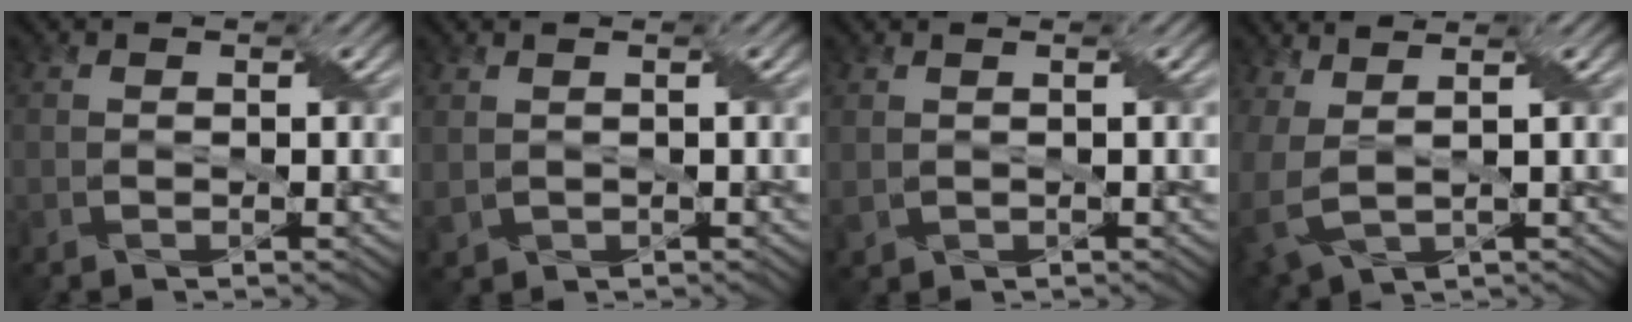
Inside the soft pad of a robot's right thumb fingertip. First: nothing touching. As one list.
[{"total": 1.5, "force": [0.5, 1.1, 0.9], "torque": [-0.030, -0.003, 0.017]}, {"total": 1.1, "force": [0.5, 0.8, 0.6], "torque": [-0.021, -0.002, 0.015]}, {"total": 4.8, "force": [1.5, 2.2, 3.9], "torque": [-0.114, -0.001, 0.043]}]